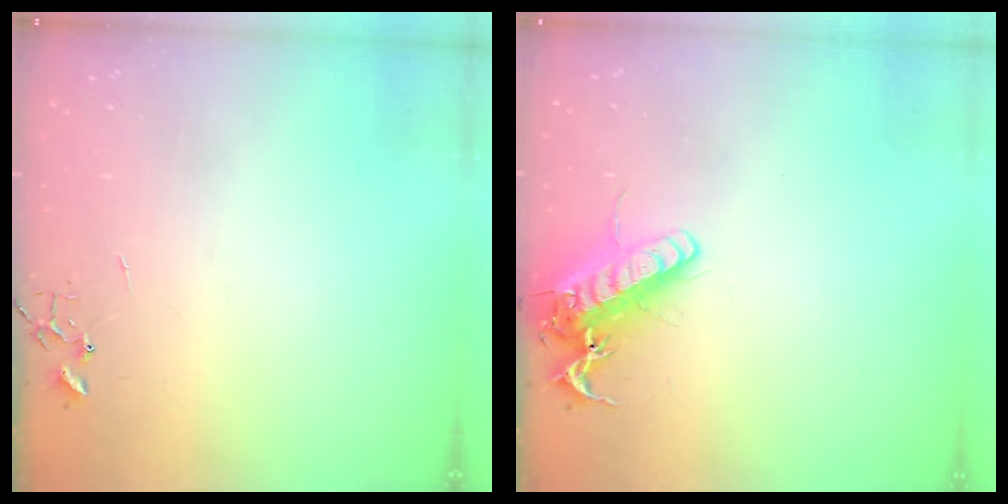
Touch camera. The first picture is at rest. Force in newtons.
{"total": 16.5, "press": 16.3, "slide": 2.7}